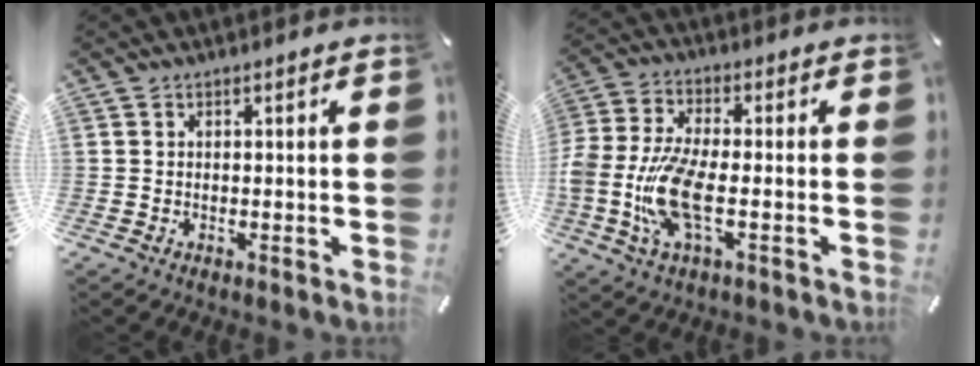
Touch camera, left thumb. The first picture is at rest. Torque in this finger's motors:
{"motor_torque": [0.77, 1.25, 1.58, 0.24, 0.72]}